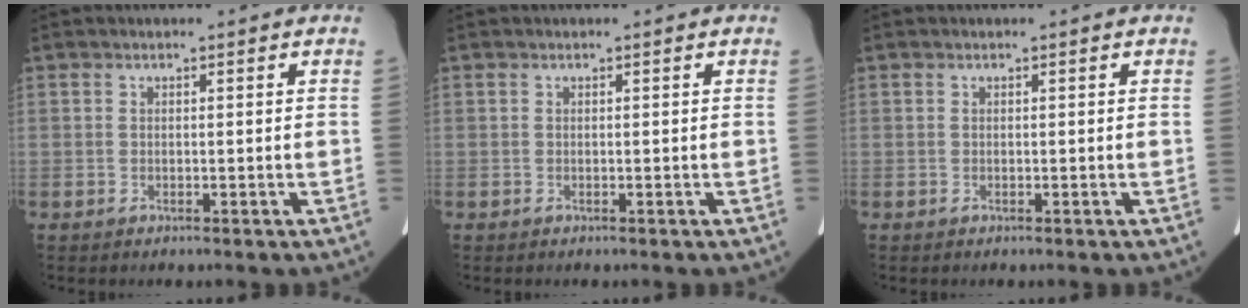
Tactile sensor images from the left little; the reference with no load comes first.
{"total": 0.0}
{"total": 0.0}